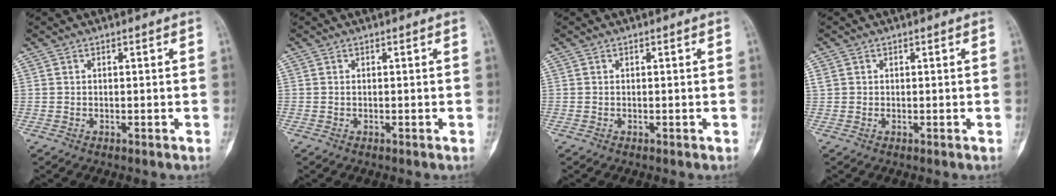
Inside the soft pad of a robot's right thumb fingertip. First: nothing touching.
{"total": 0.0}
{"total": 0.0}
{"total": 1.1, "force": [0.2, 1.0, 0.4], "torque": [-0.007, 0.002, 0.006]}